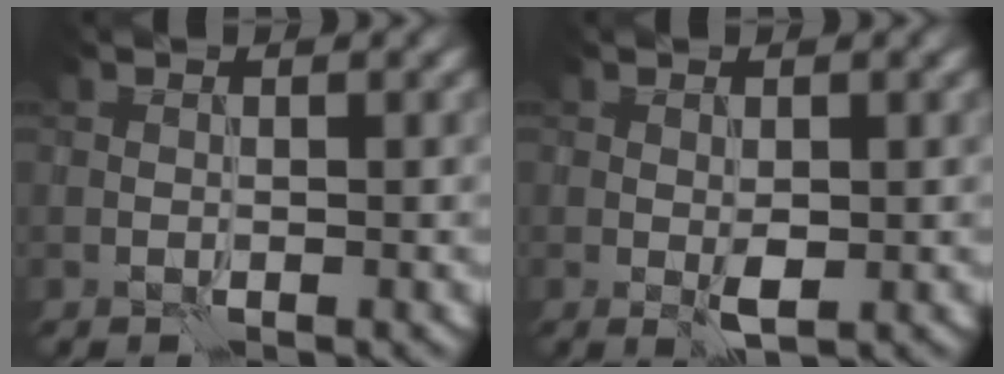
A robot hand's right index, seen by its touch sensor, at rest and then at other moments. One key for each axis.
{"total": 1.7, "fx": -0.1, "fy": 0.7, "fz": 1.5, "tx": -0.027, "ty": -0.002, "tz": 0.000}